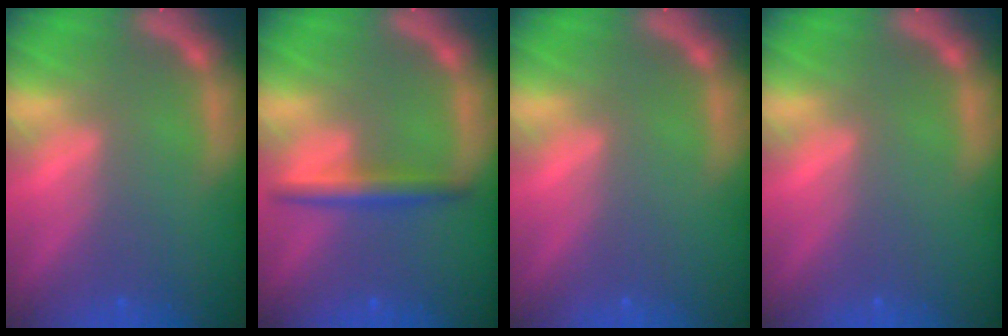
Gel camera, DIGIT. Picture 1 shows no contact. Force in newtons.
{"total": 3.0}
{"total": 0.0}
{"total": 0.0}